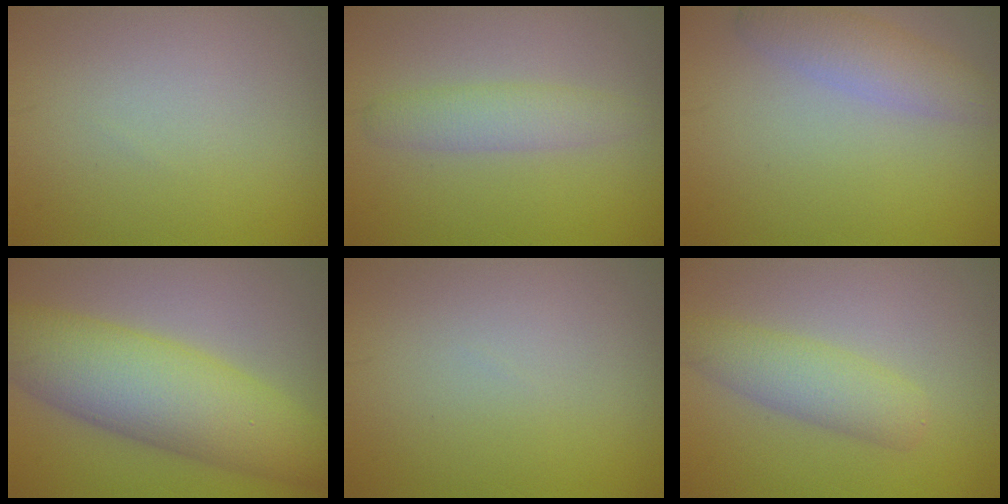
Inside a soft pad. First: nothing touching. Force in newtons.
{"total": 2.5, "press": 2.5, "slide": 0.2}
{"total": 3.2, "press": 3.2, "slide": 0.1}
{"total": 9.2, "press": 9.2, "slide": 0.1}
{"total": 0.0}
{"total": 3.4, "press": 3.4, "slide": 0.1}